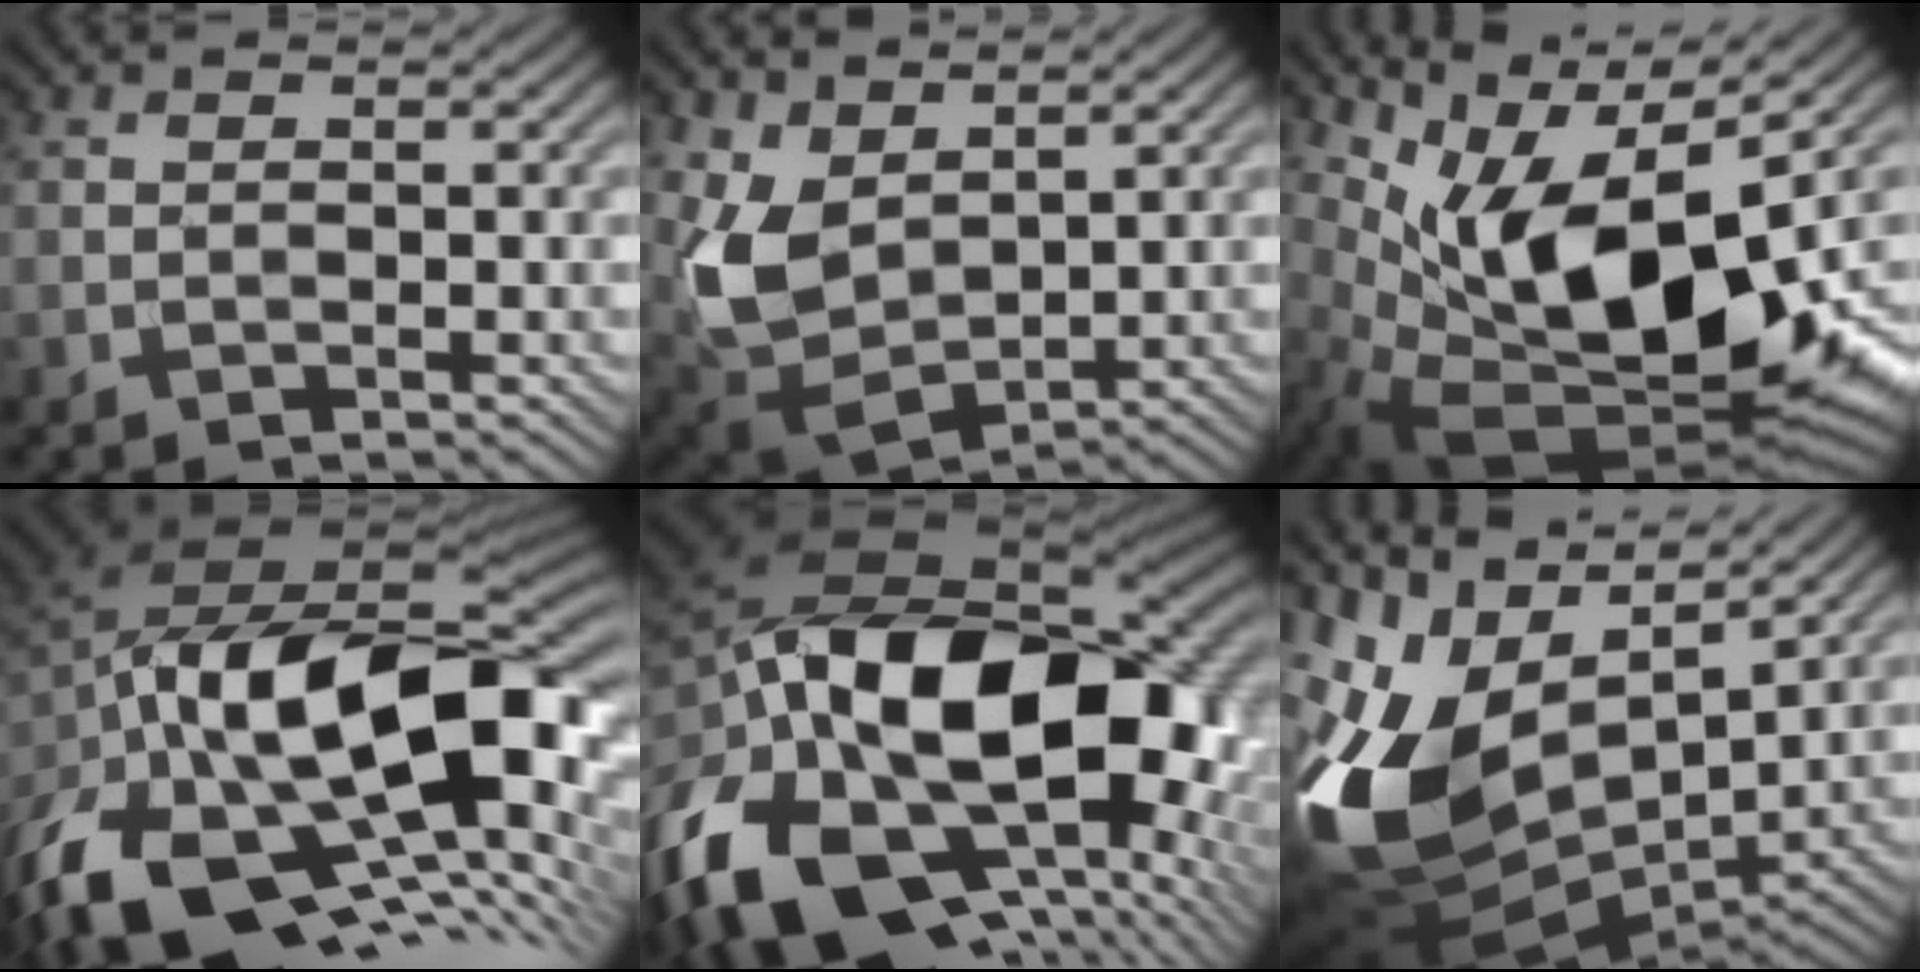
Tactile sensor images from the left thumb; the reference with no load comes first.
{"total": 9.3, "force": [3.7, 5.8, 6.3], "torque": [-0.167, -0.011, 0.083]}
{"total": 14.9, "force": [0.9, 7.5, 12.9], "torque": [-0.225, -0.024, 0.024]}
{"total": 21.6, "force": [-5.6, 11.7, 17.3], "torque": [-0.343, -0.034, -0.087]}
{"total": 22.4, "force": [-4.1, 13.3, 17.5], "torque": [-0.360, -0.053, -0.051]}
{"total": 16.8, "force": [1.2, 9.8, 13.5], "torque": [-0.315, -0.007, 0.035]}